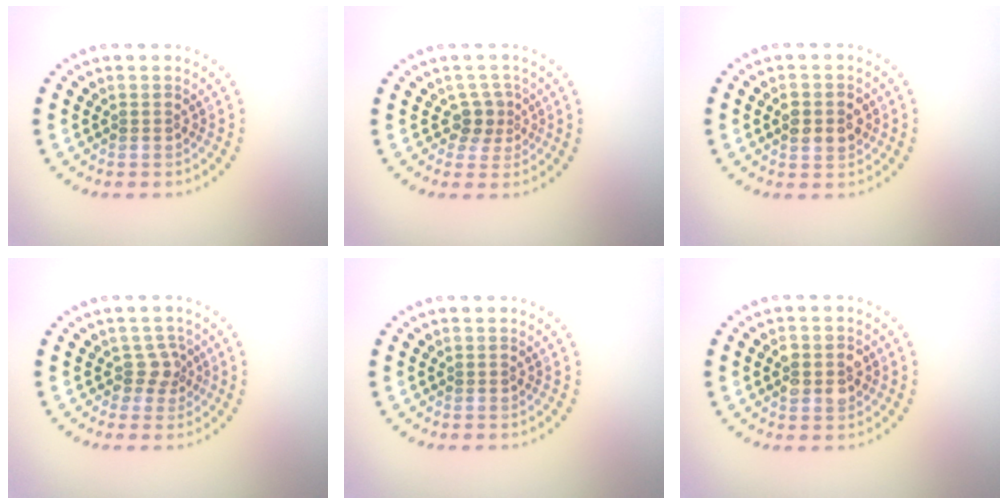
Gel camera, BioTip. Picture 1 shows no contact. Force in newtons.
{"total": 1.9, "press": 1.4, "slide": 1.3}
{"total": 2.3, "press": 2.3, "slide": 0.0}
{"total": 2.0, "press": 1.5, "slide": 1.3}
{"total": 0.0}
{"total": 2.9, "press": 2.8, "slide": 0.3}